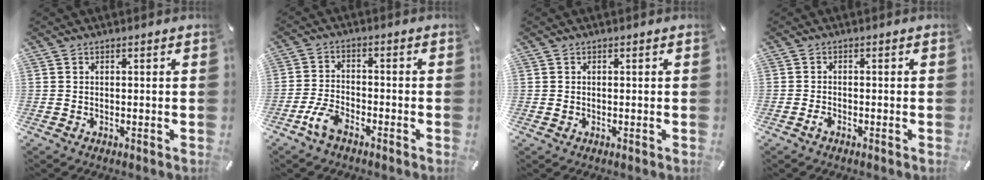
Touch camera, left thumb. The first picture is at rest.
{"total": 5.9, "force": [-3.8, 2.8, 3.4], "torque": [-0.085, 0.013, -0.078]}
{"total": 0.6, "force": [0.0, 0.5, 0.3], "torque": [-0.004, 0.003, -0.001]}
{"total": 1.5, "force": [-1.0, 0.7, 0.9], "torque": [-0.017, 0.002, -0.019]}